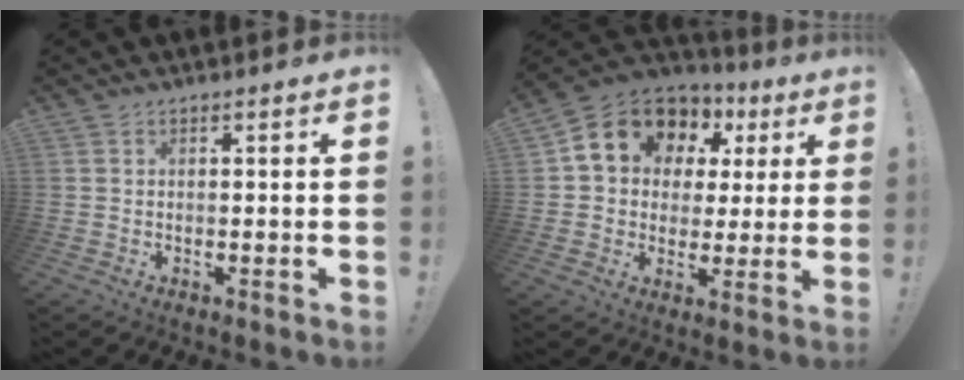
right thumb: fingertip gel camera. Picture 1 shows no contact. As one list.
[{"total": 13.9, "force": [6.7, 10.5, 6.1], "torque": [-0.094, -0.040, 0.132]}]